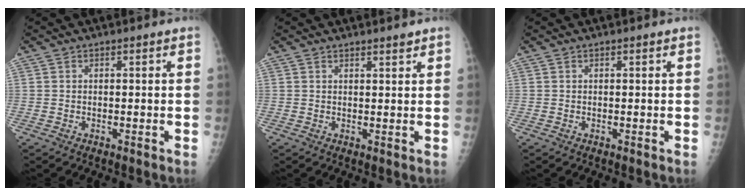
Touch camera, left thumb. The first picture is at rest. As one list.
[{"total": 1.4, "force": [1.2, 0.1, 0.6], "torque": [-0.004, -0.011, 0.020]}, {"total": 0.0}]